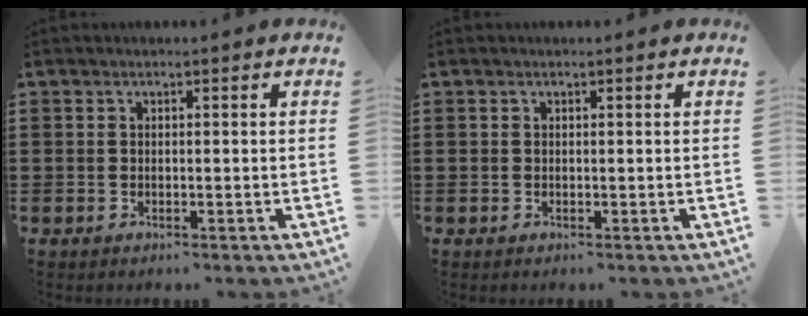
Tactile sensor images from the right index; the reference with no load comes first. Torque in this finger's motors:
{"motor_torque": [-0.11, -0.07, 0.00, -0.01]}